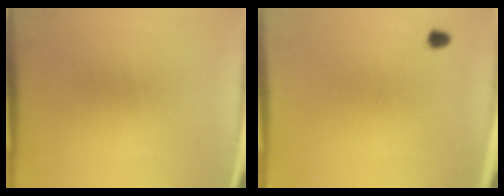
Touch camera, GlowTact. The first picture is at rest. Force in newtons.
{"total": 1.0}